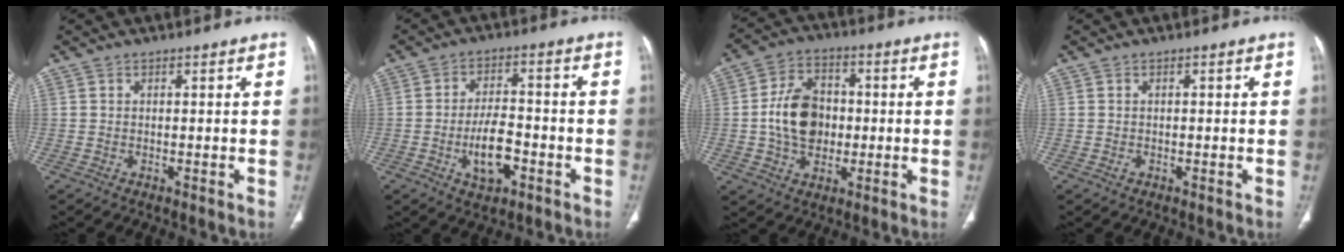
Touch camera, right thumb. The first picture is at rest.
{"total": 8.2, "force": [-3.0, 4.2, 6.3], "torque": [-0.097, 0.022, -0.050]}
{"total": 11.9, "force": [-0.5, 8.9, 8.0], "torque": [-0.115, 0.017, -0.011]}
{"total": 0.7, "force": [-0.3, 0.6, 0.3], "torque": [-0.003, 0.005, -0.003]}